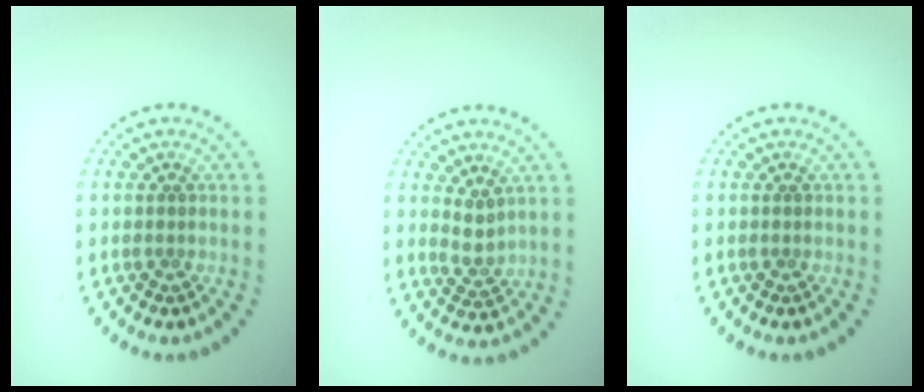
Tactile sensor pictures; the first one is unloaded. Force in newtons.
{"total": 1.8, "press": 1.3, "slide": 1.2}
{"total": 0.0}